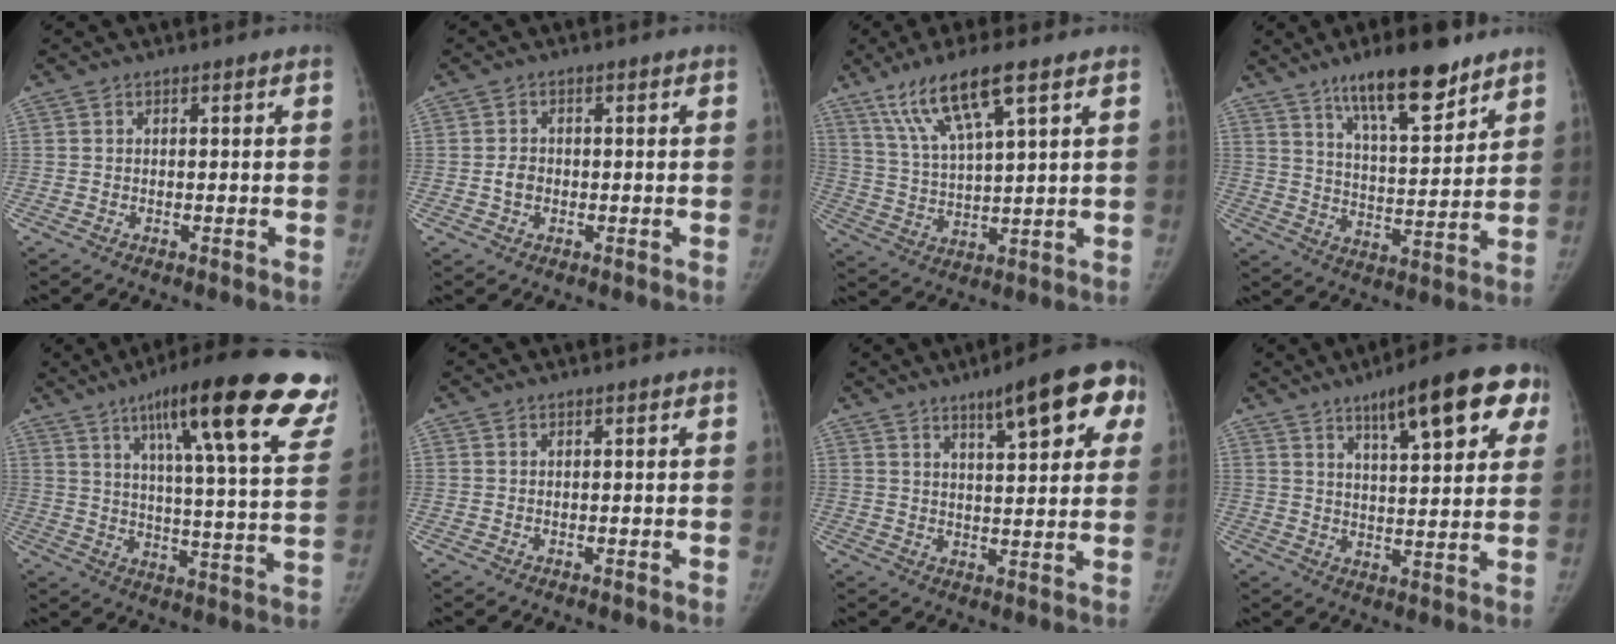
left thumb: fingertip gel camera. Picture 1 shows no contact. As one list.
[{"total": 2.4, "force": [-0.5, 1.9, 1.4], "torque": [-0.020, 0.008, -0.010]}, {"total": 12.4, "force": [7.3, 2.3, 9.7], "torque": [-0.190, -0.017, 0.146]}, {"total": 15.2, "force": [10.4, 4.4, 10.2], "torque": [-0.138, -0.060, 0.175]}, {"total": 28.7, "force": [16.6, 5.2, 22.8], "torque": [-0.286, -0.036, 0.229]}, {"total": 0.0}, {"total": 13.4, "force": [6.6, 3.8, 11.0], "torque": [-0.115, -0.010, 0.084]}, {"total": 16.1, "force": [8.4, 4.6, 12.9], "torque": [-0.146, -0.018, 0.115]}]